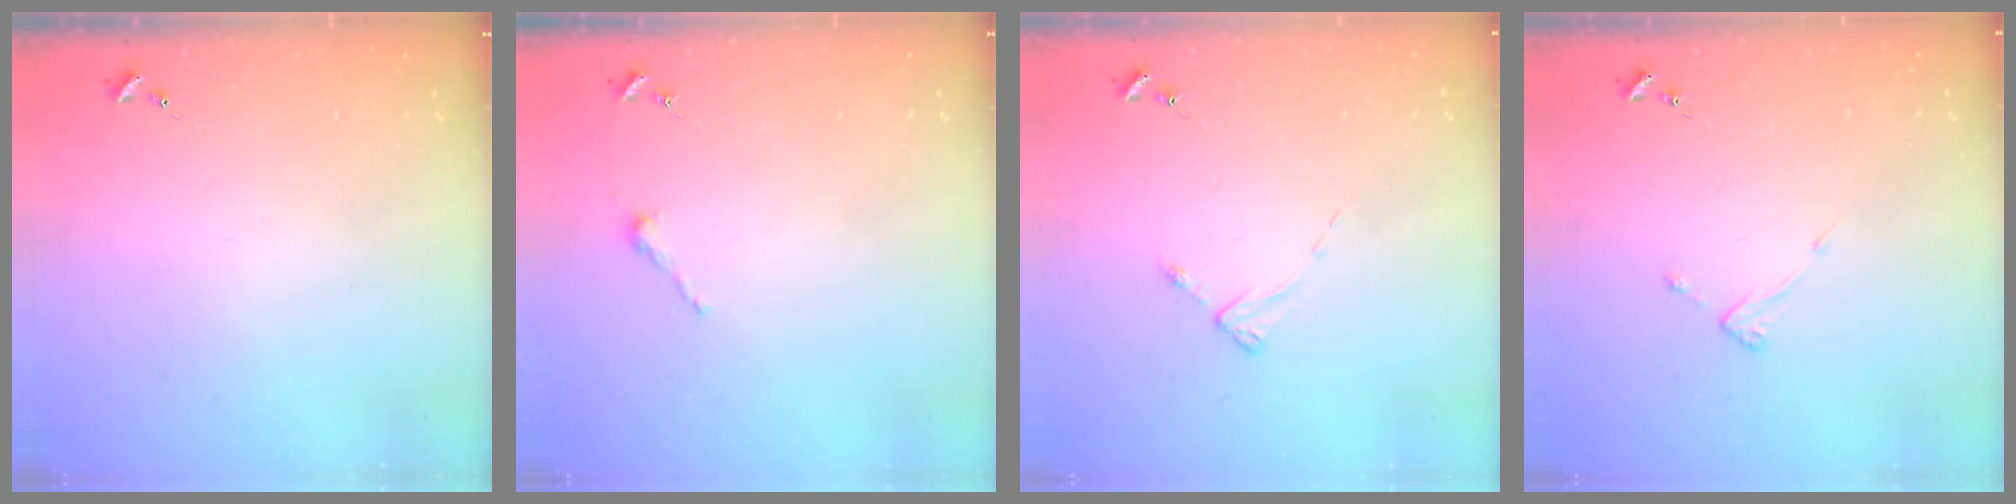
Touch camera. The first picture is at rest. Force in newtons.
{"total": 2.5, "press": 2.5, "slide": 0.2}
{"total": 2.5, "press": 2.5, "slide": 0.3}
{"total": 3.8, "press": 3.7, "slide": 0.2}